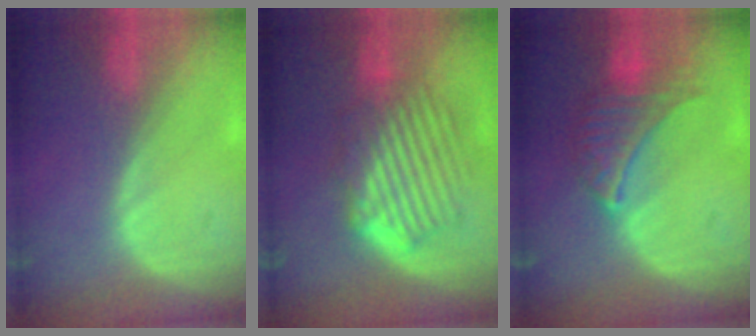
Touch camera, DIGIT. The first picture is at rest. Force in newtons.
{"total": 9.0, "press": 8.2, "slide": 3.6}
{"total": 6.5, "press": 6.5, "slide": 0.6}